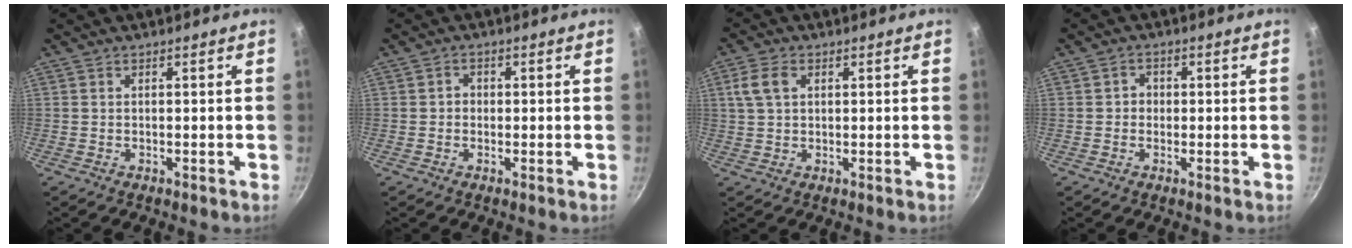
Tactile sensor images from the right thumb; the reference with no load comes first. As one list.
[{"total": 1.7, "force": [-0.3, 1.5, 0.7], "torque": [-0.005, 0.005, -0.007]}, {"total": 5.0, "force": [1.5, 3.4, 3.4], "torque": [-0.062, 0.007, 0.025]}, {"total": 2.2, "force": [-0.2, 2.0, 0.8], "torque": [0.001, 0.006, -0.006]}]